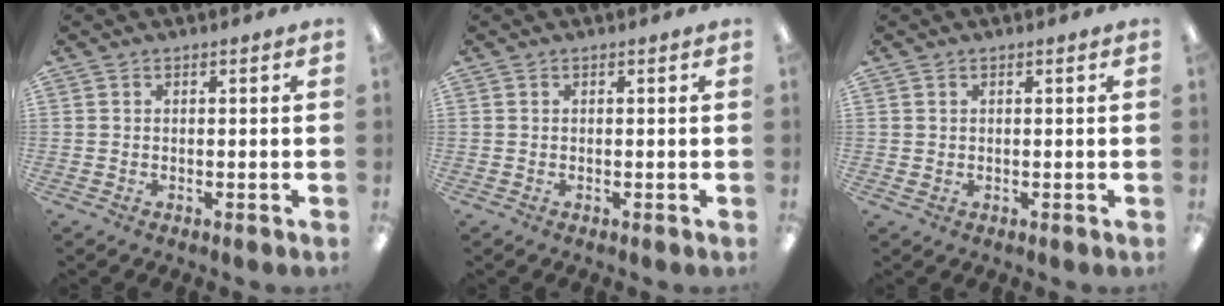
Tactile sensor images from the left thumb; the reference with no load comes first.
{"total": 0.0}
{"total": 0.7, "force": [0.5, 0.4, 0.1], "torque": [-0.002, 0.002, 0.009]}